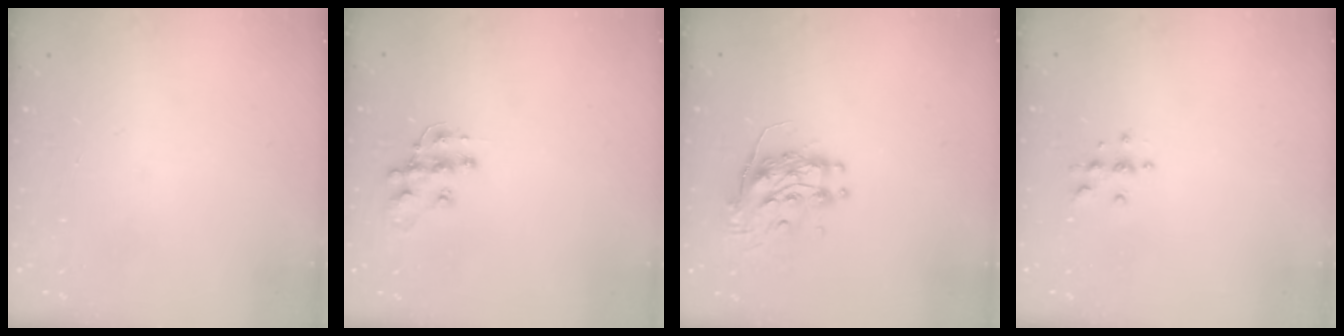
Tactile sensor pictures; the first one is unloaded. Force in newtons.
{"total": 10.7, "press": 10.7, "slide": 0.7}
{"total": 9.8, "press": 9.8, "slide": 0.7}
{"total": 4.7, "press": 4.6, "slide": 0.5}